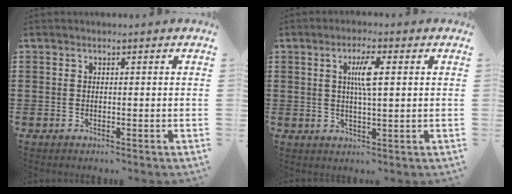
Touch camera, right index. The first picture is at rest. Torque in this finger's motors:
{"motor_torque": [0.84, -0.10, 0.19, 0.07]}